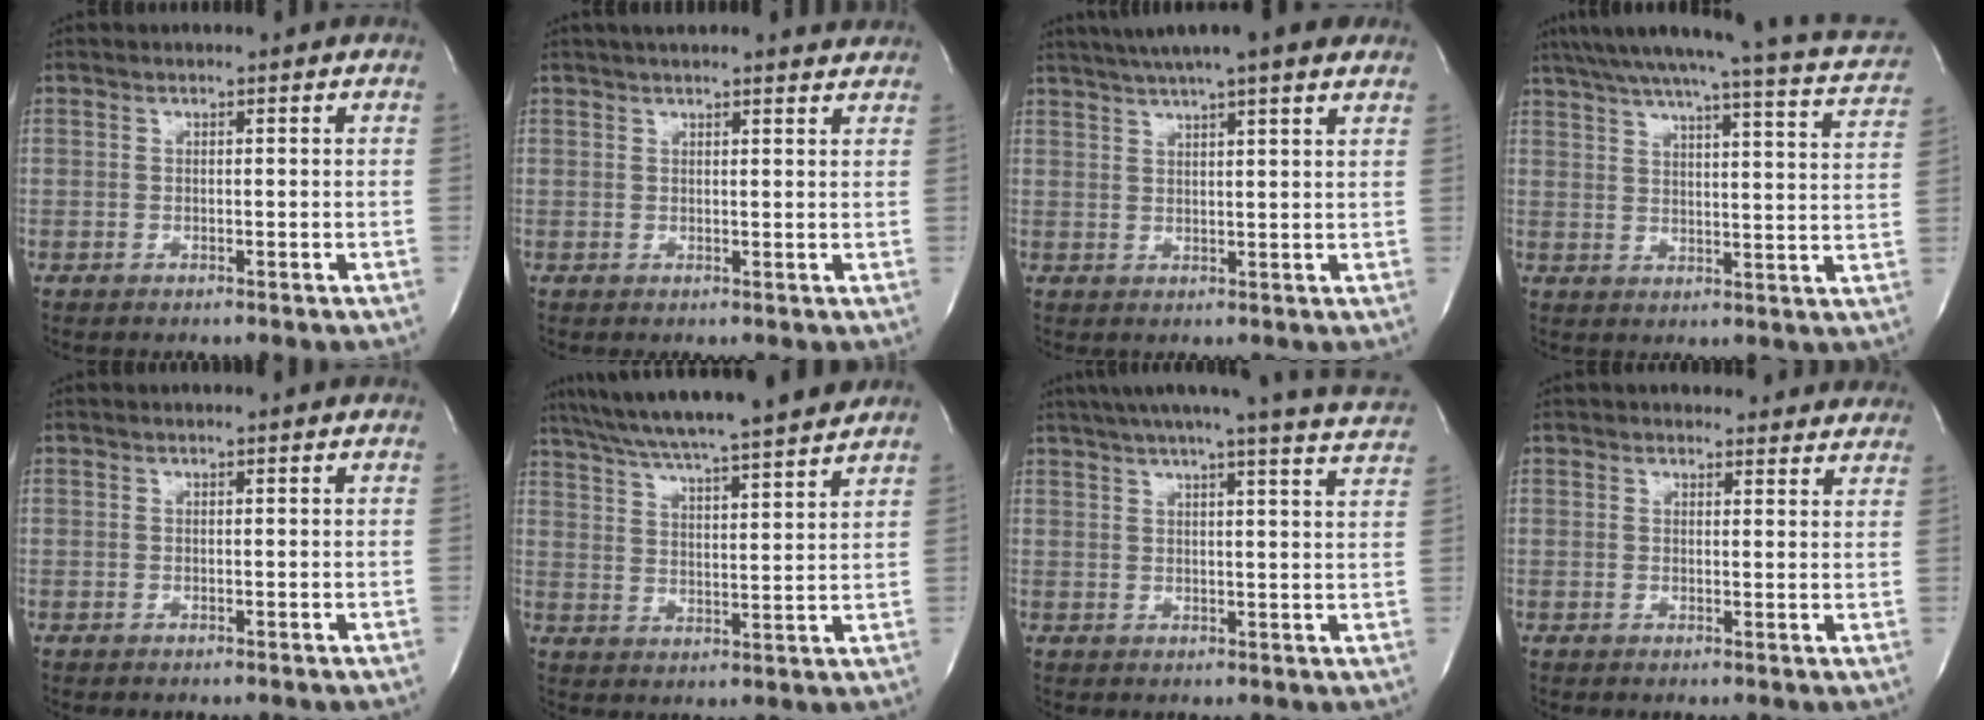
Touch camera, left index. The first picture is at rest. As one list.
[{"total": 8.0, "force": [7.3, 1.2, 3.0], "torque": [-0.043, 0.018, 0.082]}, {"total": 13.4, "force": [10.9, 0.9, 7.8], "torque": [-0.130, 0.038, 0.145]}, {"total": 22.3, "force": [19.6, 1.3, 10.5], "torque": [-0.155, -0.019, 0.240]}, {"total": 0.6, "force": [0.5, 0.0, 0.2], "torque": [-0.003, 0.003, 0.006]}, {"total": 20.2, "force": [17.9, 0.1, 9.4], "torque": [-0.165, 0.009, 0.264]}, {"total": 19.7, "force": [18.0, -0.8, 7.9], "torque": [-0.121, -0.030, 0.217]}, {"total": 8.3, "force": [7.9, 2.3, 1.2], "torque": [0.015, -0.001, 0.066]}]